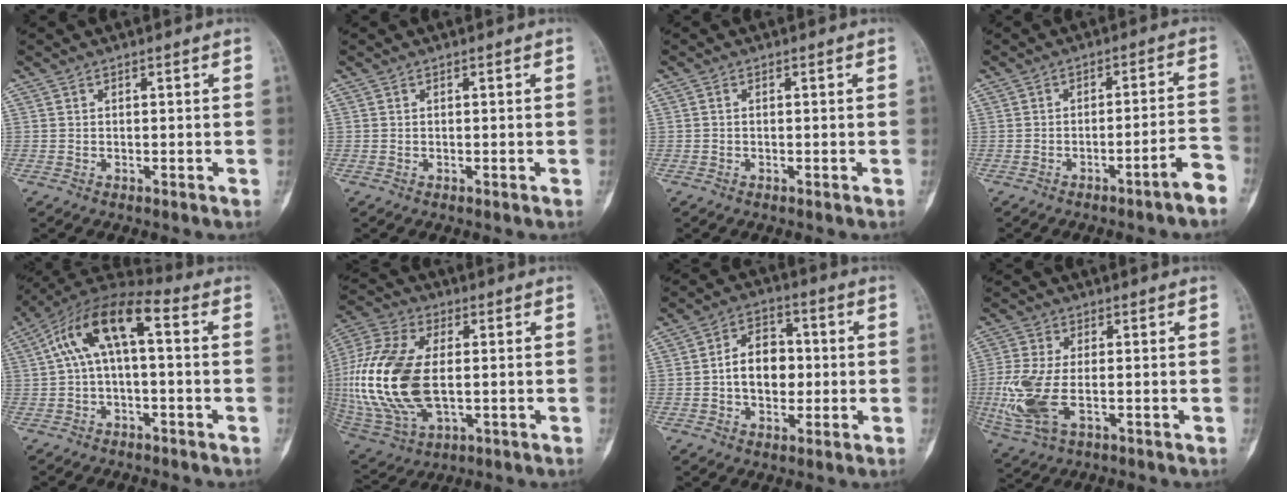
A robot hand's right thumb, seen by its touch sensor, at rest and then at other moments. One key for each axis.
{"total": 0.0}
{"total": 0.0}
{"total": 5.8, "fx": -3.9, "fy": 0.2, "fz": 4.3, "tx": -0.064, "ty": 0.038, "tz": -0.052}
{"total": 12.4, "fx": 1.4, "fy": 5.0, "fz": 11.3, "tx": -0.216, "ty": 0.053, "tz": 0.016}
{"total": 23.4, "fx": -0.8, "fy": 13.1, "fz": 19.4, "tx": -0.433, "ty": -0.007, "tz": -0.003}
{"total": 9.9, "fx": -0.5, "fy": 7.0, "fz": 7.0, "tx": -0.083, "ty": 0.021, "tz": -0.016}
{"total": 11.8, "fx": -2.5, "fy": 6.1, "fz": 9.8, "tx": -0.242, "ty": -0.007, "tz": -0.043}